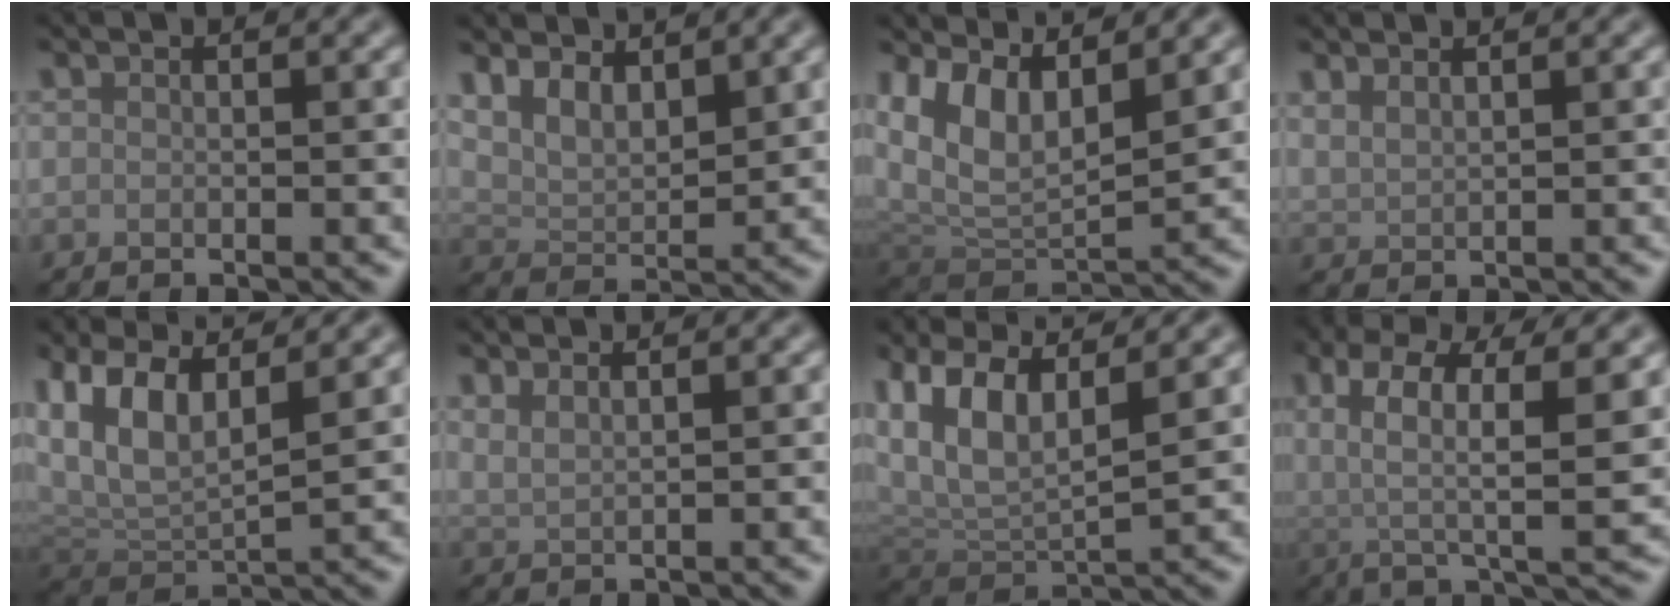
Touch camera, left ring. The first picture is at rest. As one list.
[{"total": 4.1, "force": [2.7, 1.8, 2.4], "torque": [-0.054, -0.005, 0.050]}, {"total": 7.2, "force": [3.6, 3.7, 5.0], "torque": [-0.099, -0.012, 0.067]}, {"total": 1.6, "force": [1.4, 0.4, 0.6], "torque": [-0.014, 0.002, 0.029]}, {"total": 7.0, "force": [3.4, 3.3, 5.1], "torque": [-0.100, 0.008, 0.064]}, {"total": 2.0, "force": [1.6, 0.7, 1.0], "torque": [-0.016, 0.003, 0.026]}, {"total": 7.8, "force": [3.7, 3.7, 5.8], "torque": [-0.111, 0.018, 0.065]}, {"total": 8.1, "force": [1.8, 3.0, 7.3], "torque": [-0.147, -0.003, 0.024]}]